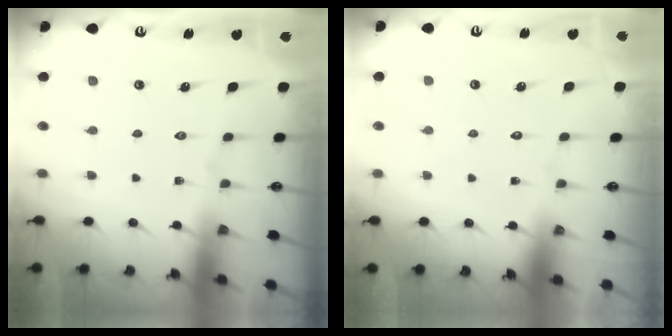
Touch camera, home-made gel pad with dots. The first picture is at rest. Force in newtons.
{"total": 1.7, "press": 1.7, "slide": 0.1}